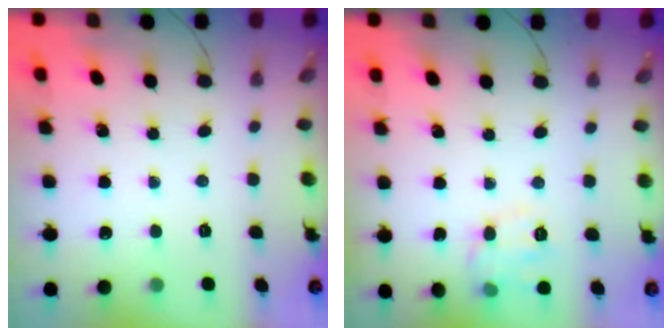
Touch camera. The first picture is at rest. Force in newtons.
{"total": 9.3, "press": 9.3, "slide": 1.3}